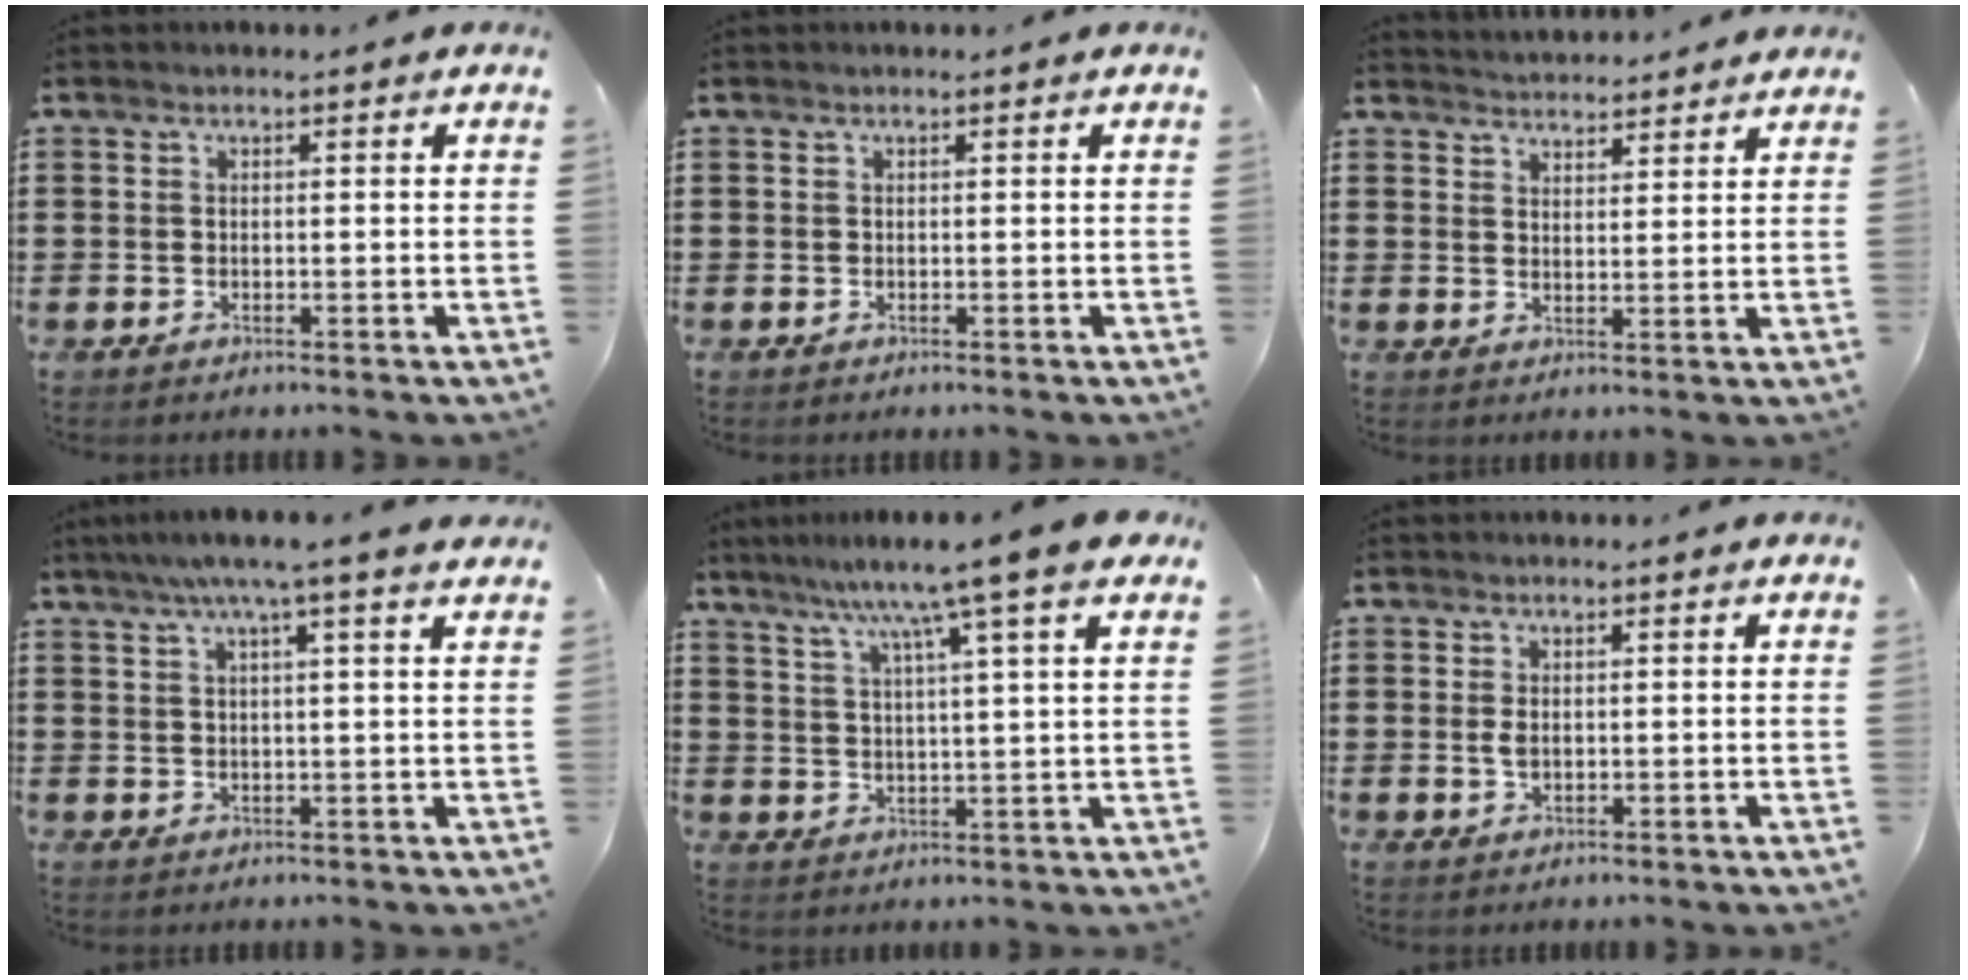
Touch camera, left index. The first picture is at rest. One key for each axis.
{"total": 0.0}
{"total": 3.1, "fx": 3.1, "fy": -0.1, "fz": -0.3, "tx": -0.004, "ty": -0.012, "tz": 0.057}
{"total": 4.4, "fx": 3.0, "fy": -0.5, "fz": 3.2, "tx": -0.071, "ty": -0.004, "tz": 0.049}
{"total": 9.0, "fx": 6.4, "fy": -1.1, "fz": 6.3, "tx": -0.134, "ty": -0.024, "tz": 0.099}
{"total": 1.6, "fx": 0.1, "fy": 0.9, "fz": 1.3, "tx": -0.036, "ty": 0.000, "tz": -0.002}